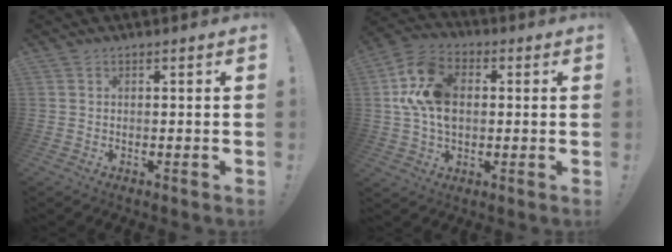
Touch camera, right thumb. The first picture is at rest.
{"total": 15.8, "force": [2.4, 11.2, 10.8], "torque": [-0.209, 0.004, 0.046]}